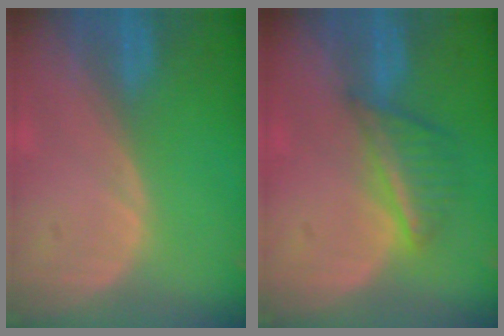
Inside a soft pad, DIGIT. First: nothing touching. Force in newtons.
{"total": 5.6, "press": 5.3, "slide": 1.7}